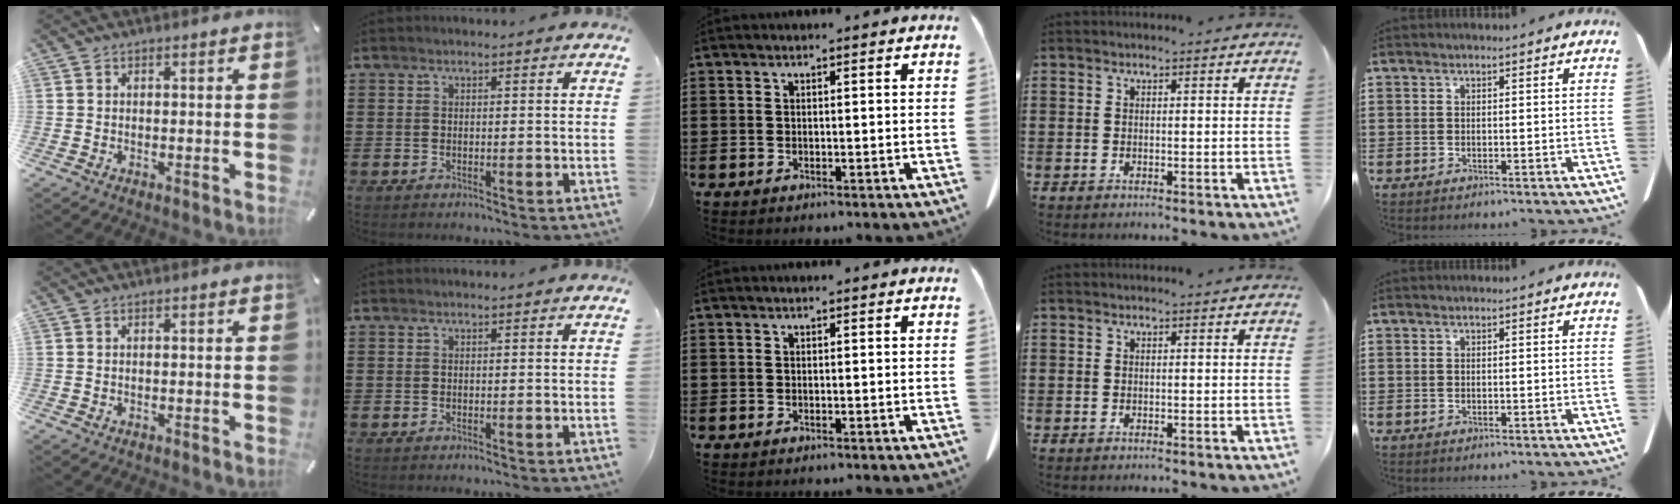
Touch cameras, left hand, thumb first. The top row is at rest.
{}